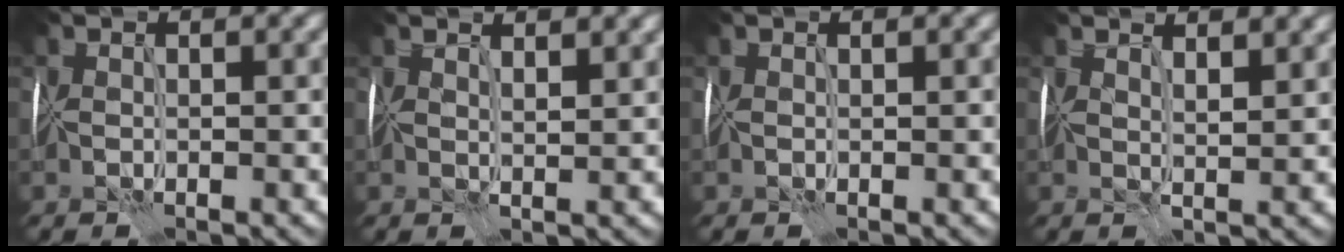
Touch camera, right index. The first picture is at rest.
{"total": 2.7, "force": [2.1, 0.5, 1.6], "torque": [-0.010, 0.008, 0.029]}
{"total": 0.0}
{"total": 3.3, "force": [2.4, 0.7, 2.1], "torque": [-0.018, 0.008, 0.035]}